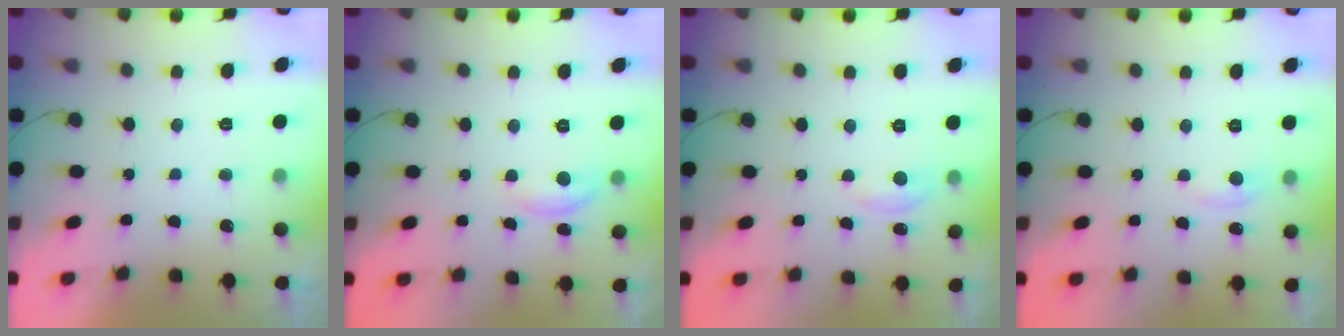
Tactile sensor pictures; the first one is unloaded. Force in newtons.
{"total": 5.0, "press": 4.9, "slide": 0.2}
{"total": 2.9, "press": 2.9, "slide": 0.3}
{"total": 2.8, "press": 2.8, "slide": 0.4}